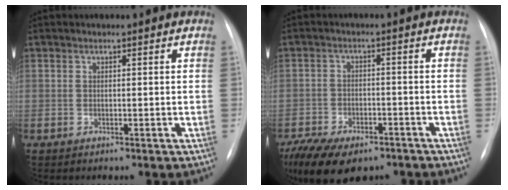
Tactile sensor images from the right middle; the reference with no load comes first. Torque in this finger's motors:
{"motor_torque": [1.19, -0.95, 0.22, 0.11]}